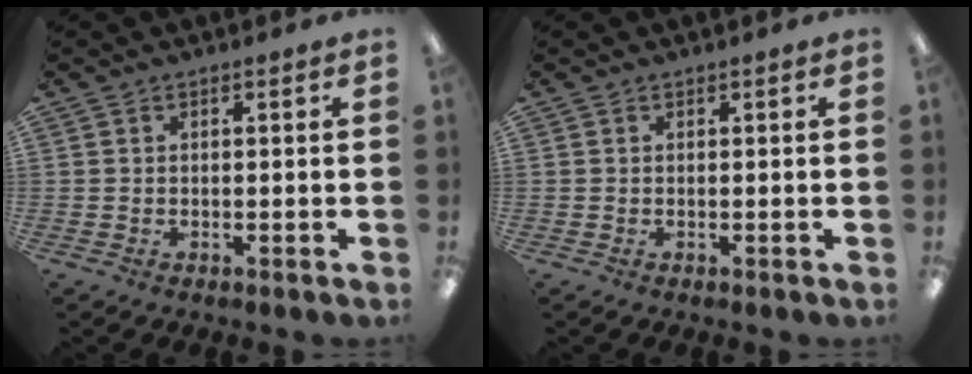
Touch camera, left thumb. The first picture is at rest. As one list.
[{"total": 0.0}]